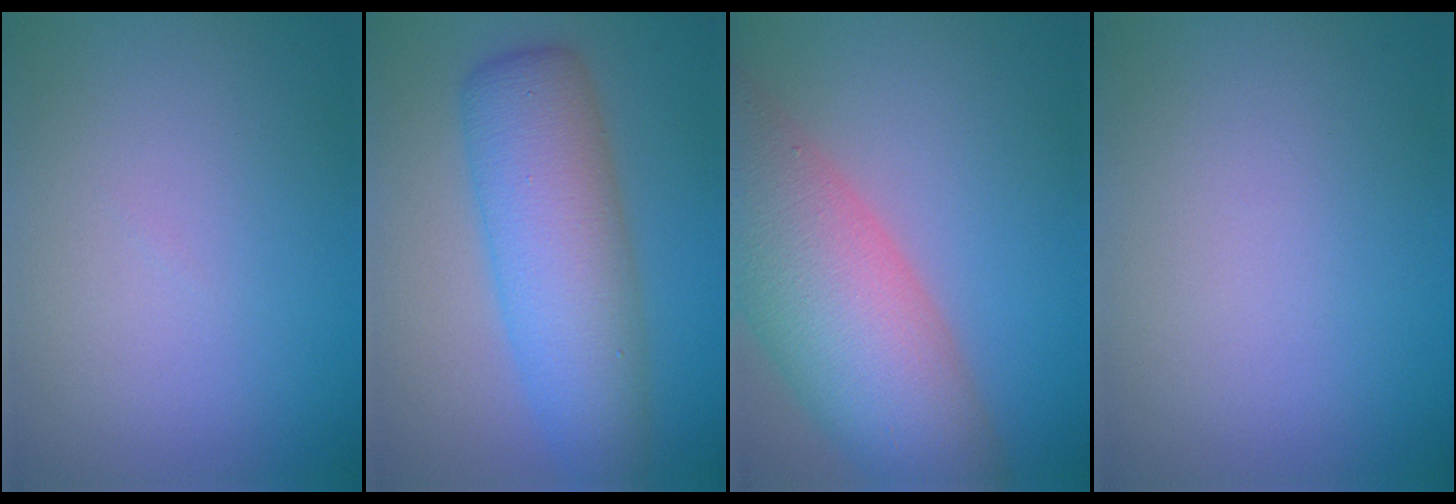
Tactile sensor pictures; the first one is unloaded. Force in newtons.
{"total": 7.8, "press": 7.8, "slide": 0.1}
{"total": 11.9, "press": 11.9, "slide": 0.6}
{"total": 0.0}